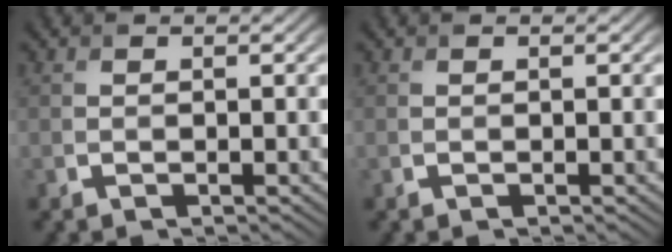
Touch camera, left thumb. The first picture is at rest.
{"total": 0.0}